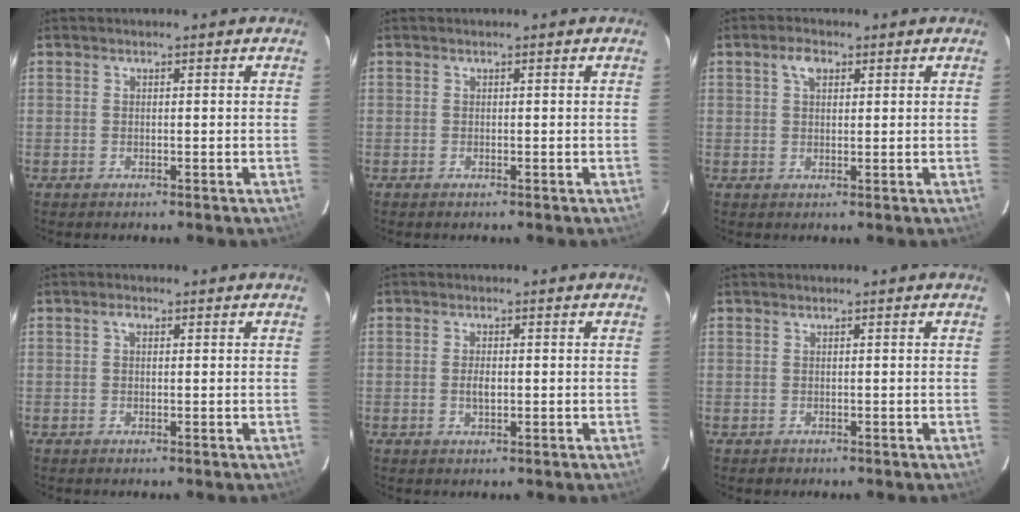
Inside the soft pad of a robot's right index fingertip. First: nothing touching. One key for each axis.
{"total": 0.0}
{"total": 3.0, "fx": 1.4, "fy": 1.8, "fz": 2.0, "tx": -0.036, "ty": 0.010, "tz": 0.024}
{"total": 1.3, "fx": 0.4, "fy": 0.8, "fz": 0.9, "tx": -0.016, "ty": 0.007, "tz": 0.004}
{"total": 2.0, "fx": -0.2, "fy": 0.8, "fz": 1.8, "tx": -0.035, "ty": -0.001, "tz": -0.005}
{"total": 0.6, "fx": -0.1, "fy": 0.6, "fz": 0.0, "tx": 0.000, "ty": 0.002, "tz": 0.002}